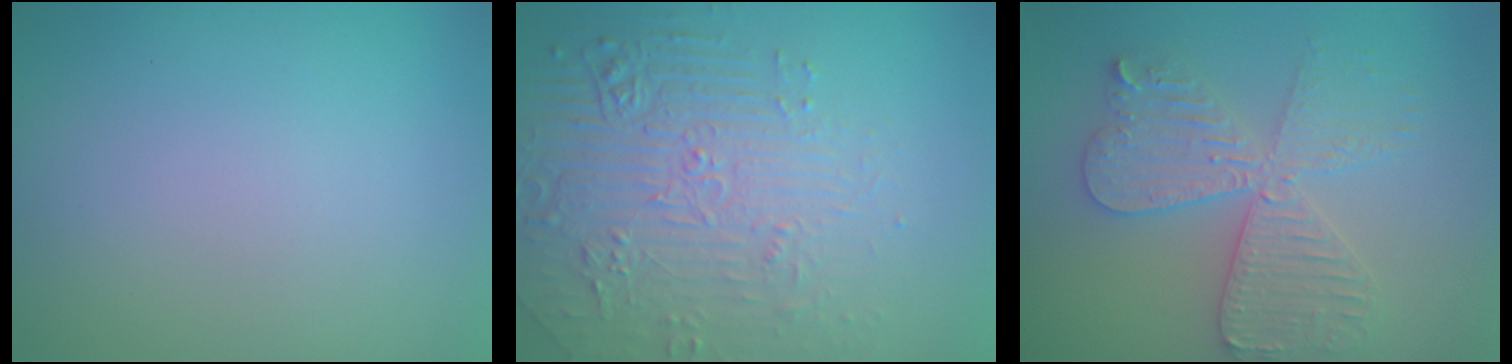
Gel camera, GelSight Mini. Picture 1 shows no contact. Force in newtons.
{"total": 4.5, "press": 4.2, "slide": 1.7}
{"total": 5.7, "press": 5.6, "slide": 0.9}